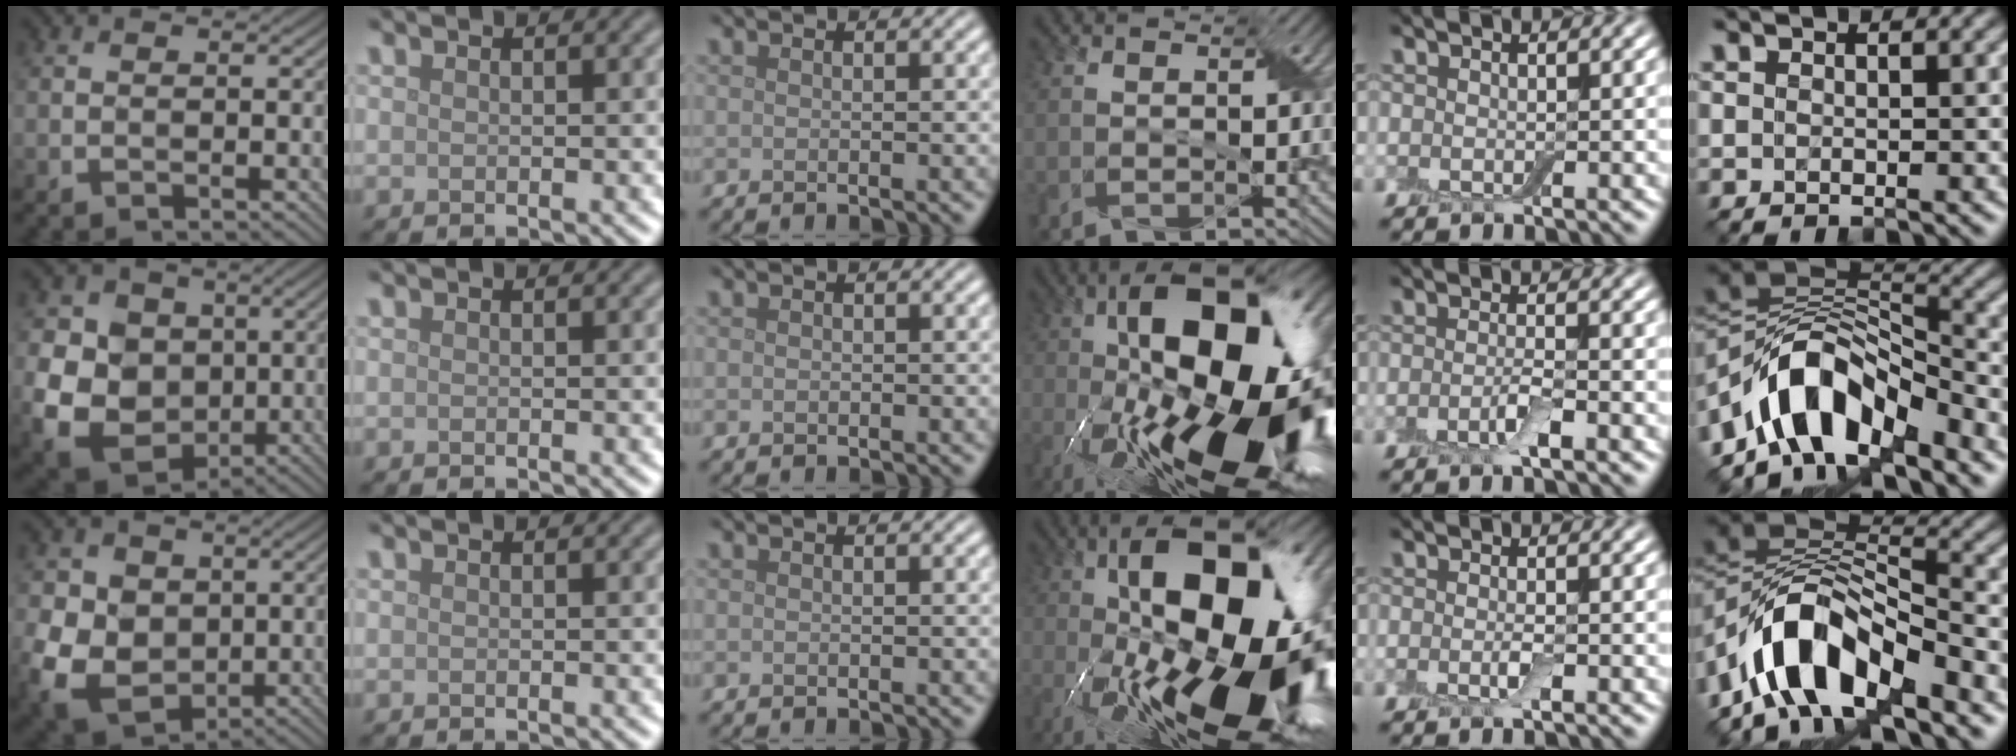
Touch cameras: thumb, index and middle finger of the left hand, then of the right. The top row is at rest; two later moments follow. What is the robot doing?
{"motion": "wrap", "object": "adhesive wrap"}